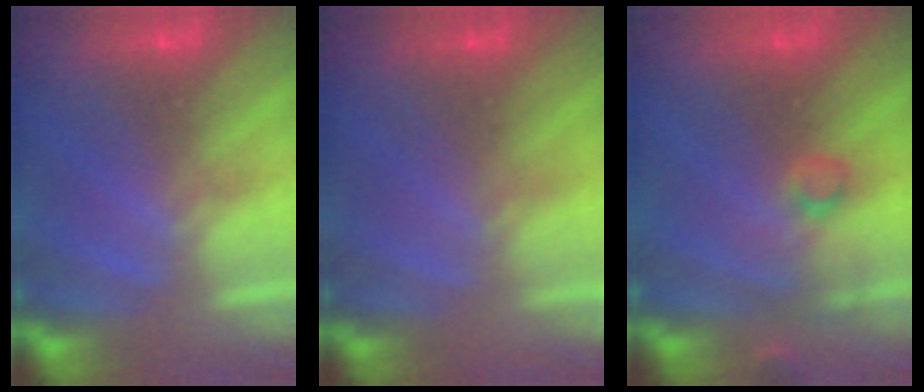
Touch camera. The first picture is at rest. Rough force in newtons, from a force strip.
{"total": 2.6}
{"total": 2.9}